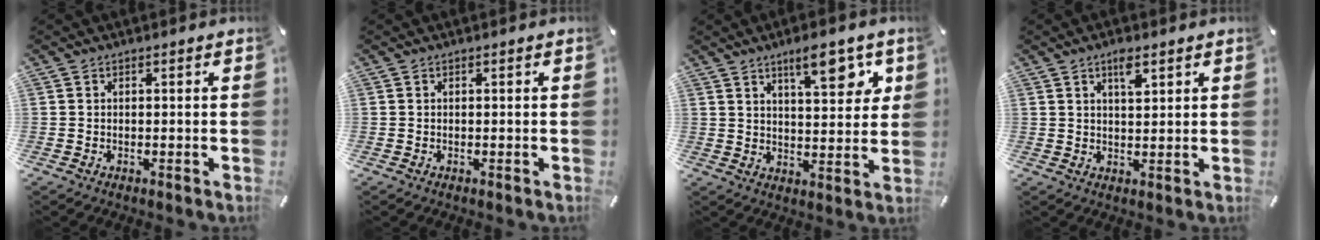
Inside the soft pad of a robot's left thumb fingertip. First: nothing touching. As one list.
[{"total": 0.0}, {"total": 10.3, "force": [6.3, 3.8, 7.2], "torque": [-0.090, -0.036, 0.099]}, {"total": 4.4, "force": [2.5, 1.8, 3.2], "torque": [-0.045, -0.006, 0.038]}]